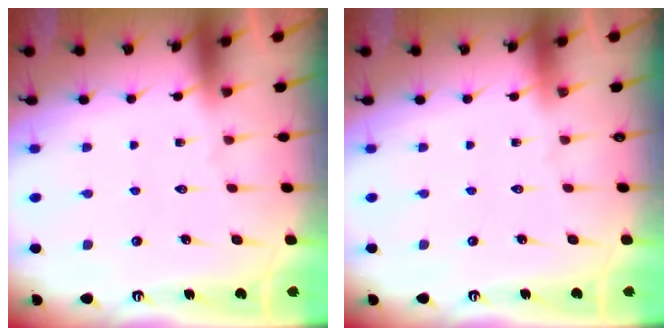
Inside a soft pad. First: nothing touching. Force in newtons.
{"total": 0.0}